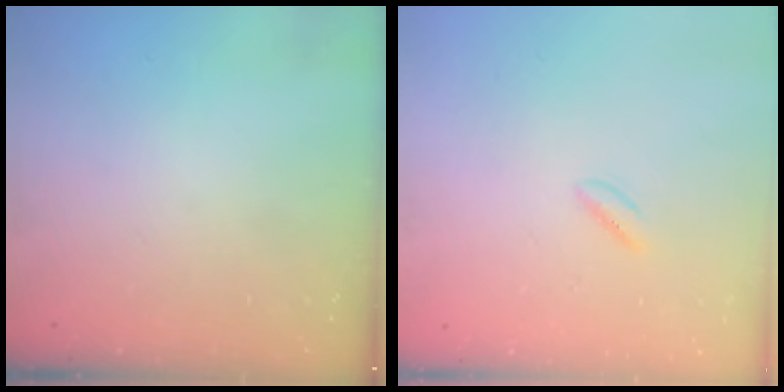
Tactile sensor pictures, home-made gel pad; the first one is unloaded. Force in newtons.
{"total": 1.4, "press": 1.0, "slide": 0.9}